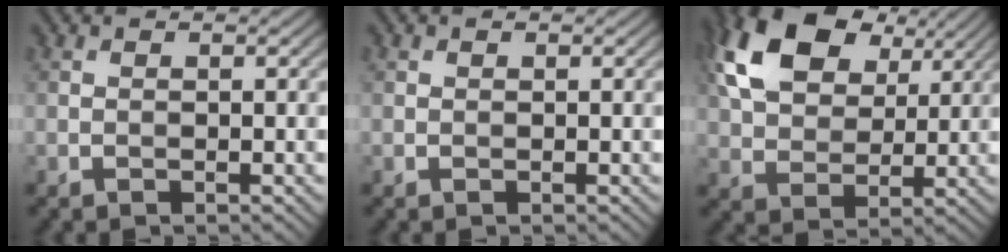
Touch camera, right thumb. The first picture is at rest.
{"total": 0.0}
{"total": 14.0, "force": [6.5, 8.8, 8.7], "torque": [-0.203, 0.021, 0.125]}